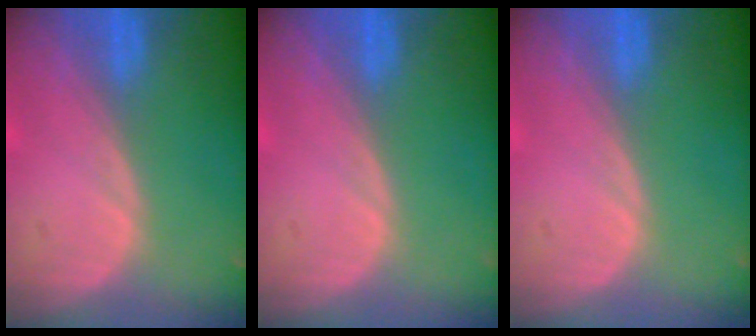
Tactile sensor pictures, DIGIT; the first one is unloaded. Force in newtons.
{"total": 0.0}
{"total": 0.0}